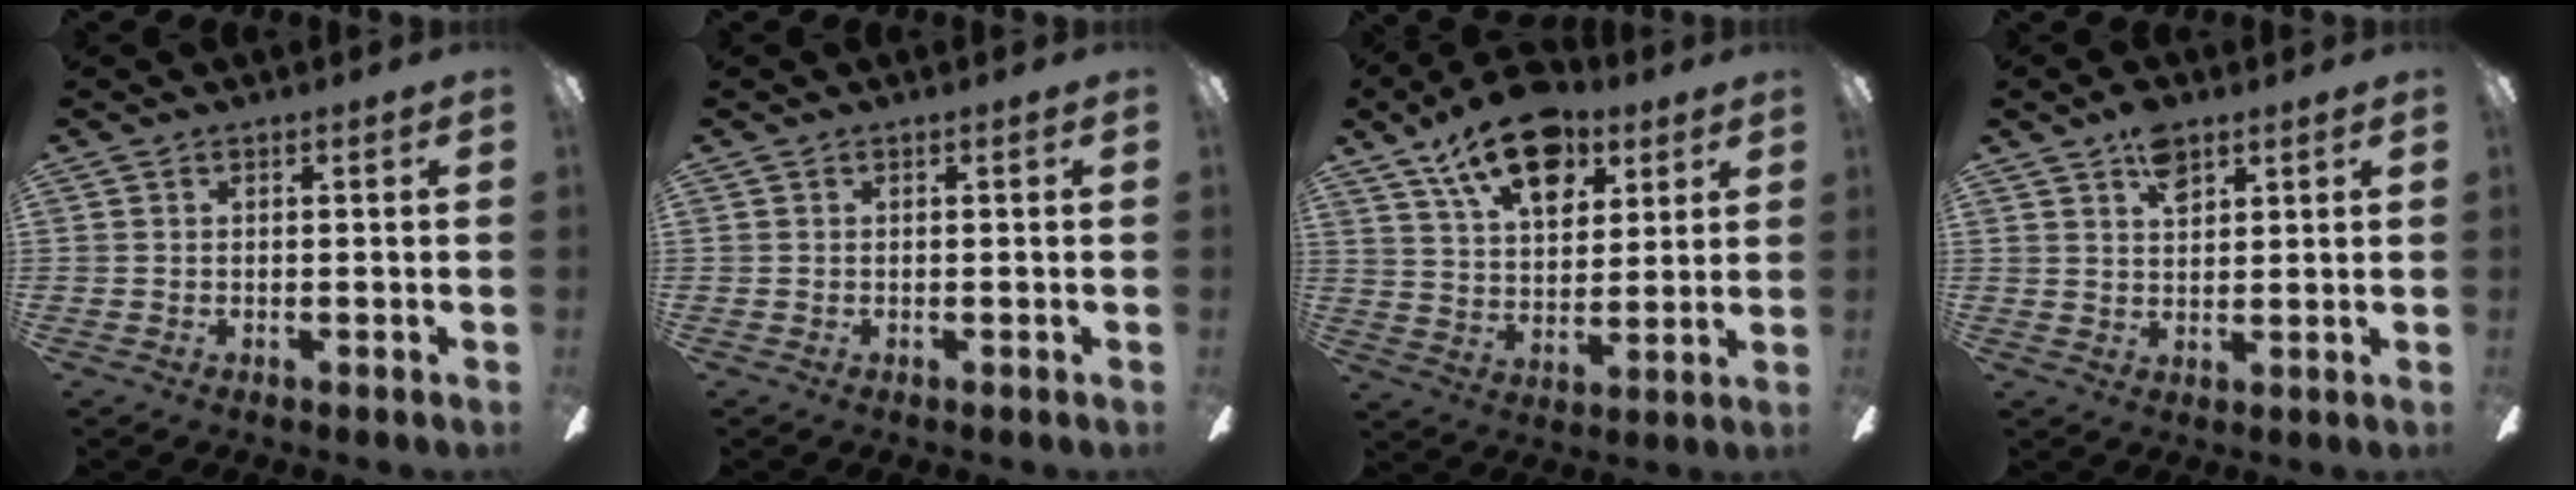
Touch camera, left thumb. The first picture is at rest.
{"total": 0.0}
{"total": 17.0, "force": [10.2, 9.3, 9.9], "torque": [-0.147, -0.042, 0.179]}
{"total": 6.2, "force": [3.8, 3.2, 3.7], "torque": [-0.057, -0.008, 0.065]}